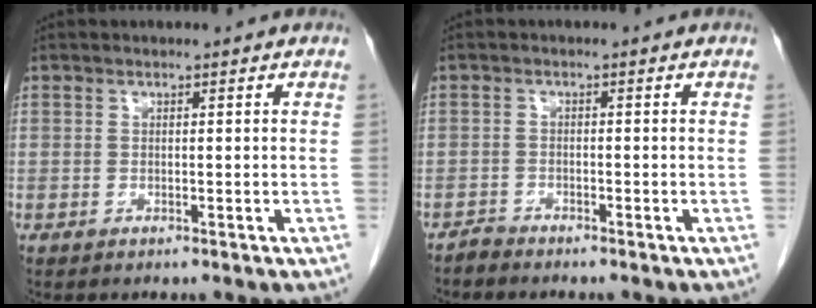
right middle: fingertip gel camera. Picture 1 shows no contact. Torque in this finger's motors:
{"motor_torque": [0.03, 0.11, -0.04, 0.00]}